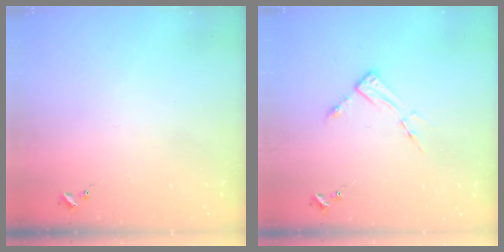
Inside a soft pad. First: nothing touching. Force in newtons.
{"total": 6.2, "press": 6.2, "slide": 0.4}